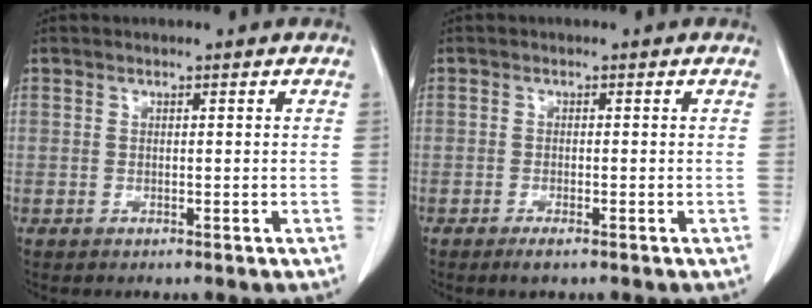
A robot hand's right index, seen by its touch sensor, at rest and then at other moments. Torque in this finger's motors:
{"motor_torque": [0.18, -0.06, 0.01, 0.03]}